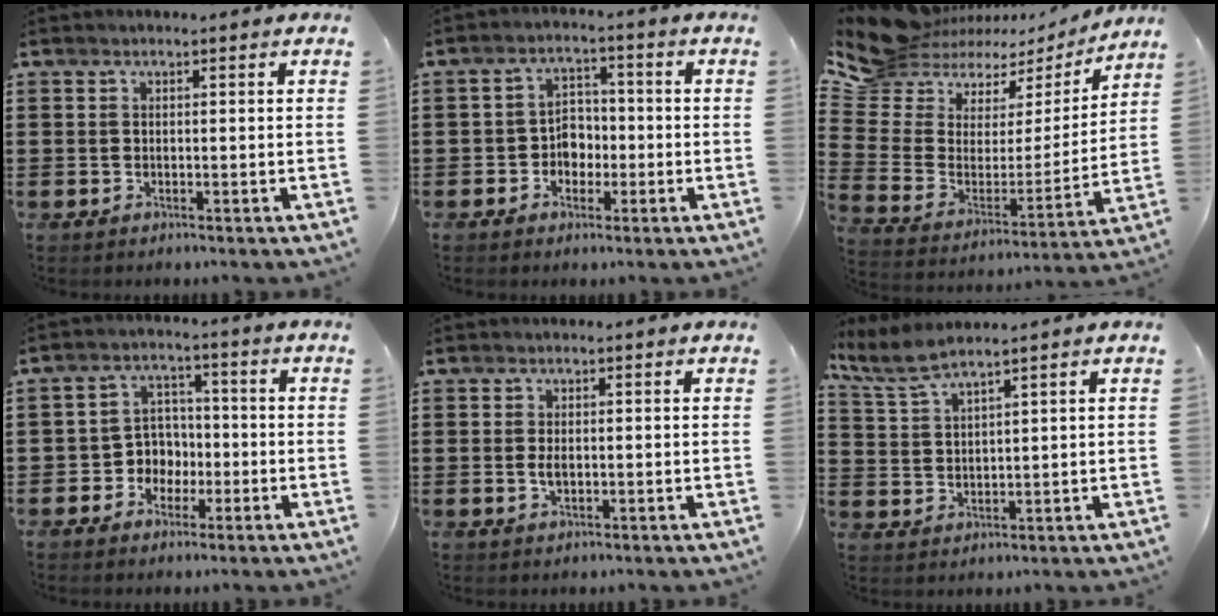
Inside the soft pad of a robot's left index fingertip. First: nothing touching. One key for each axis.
{"total": 4.0, "fx": -1.4, "fy": 3.3, "fz": 1.9, "tx": -0.044, "ty": 0.009, "tz": -0.032}
{"total": 11.1, "fx": 9.2, "fy": 5.6, "fz": 2.6, "tx": -0.106, "ty": -0.059, "tz": 0.165}
{"total": 4.6, "fx": -1.7, "fy": 4.1, "fz": 1.2, "tx": -0.037, "ty": 0.011, "tz": -0.036}
{"total": 1.8, "fx": -0.1, "fy": 0.8, "fz": 1.6, "tx": -0.032, "ty": 0.001, "tz": -0.002}
{"total": 5.1, "fx": 4.2, "fy": 0.7, "fz": 2.8, "tx": -0.067, "ty": -0.007, "tz": 0.076}